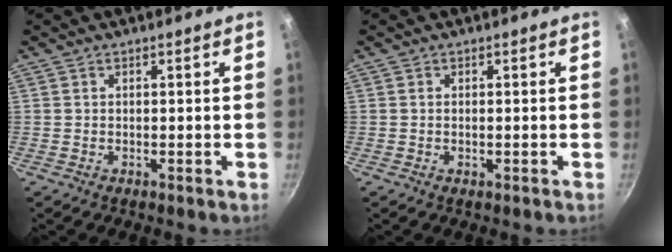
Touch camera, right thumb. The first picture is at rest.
{"total": 0.6, "force": [-0.2, 0.2, 0.5], "torque": [-0.010, 0.001, -0.003]}